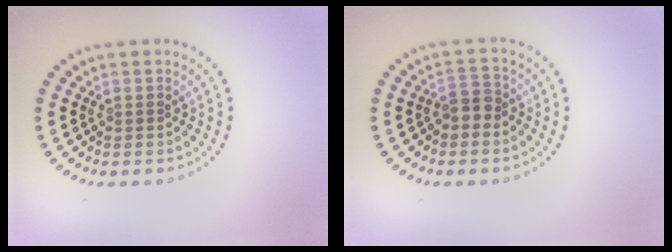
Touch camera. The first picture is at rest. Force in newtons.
{"total": 1.8, "press": 1.6, "slide": 0.8}